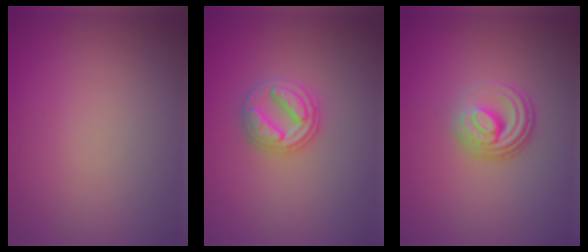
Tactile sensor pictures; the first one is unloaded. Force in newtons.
{"total": 3.1, "press": 3.1, "slide": 0.4}
{"total": 4.1, "press": 2.7, "slide": 3.1}